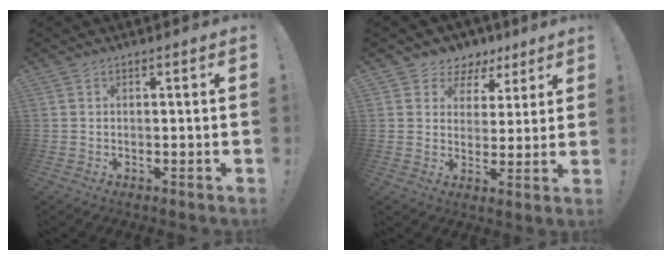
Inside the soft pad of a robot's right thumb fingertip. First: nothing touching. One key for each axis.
{"total": 6.1, "fx": 3.1, "fy": 5.2, "fz": 1.0, "tx": -0.003, "ty": -0.029, "tz": 0.059}